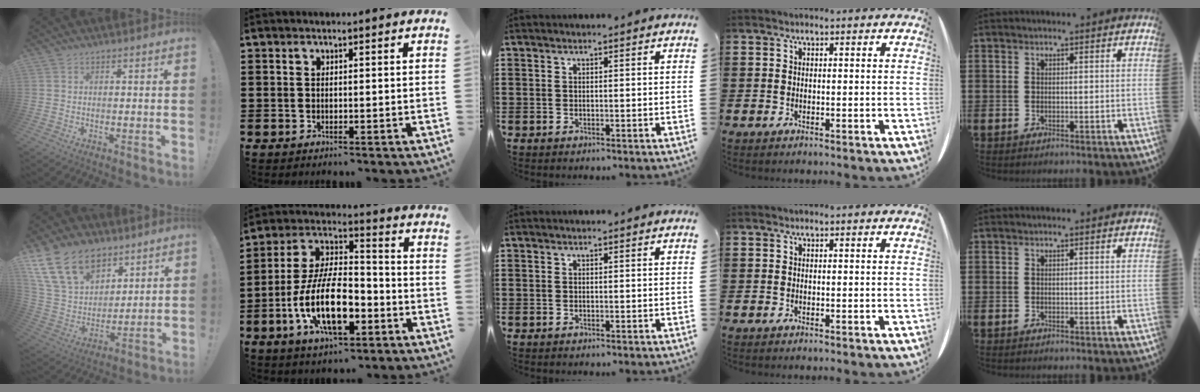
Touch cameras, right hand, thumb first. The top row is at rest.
{"thumb": {"total": 20.4, "force": [11.7, 13.4, 10.0], "torque": [-0.191, -0.059, 0.234]}, "index": {"total": 14.3, "force": [-5.2, 6.3, 11.7], "torque": [-0.260, 0.001, -0.101]}}